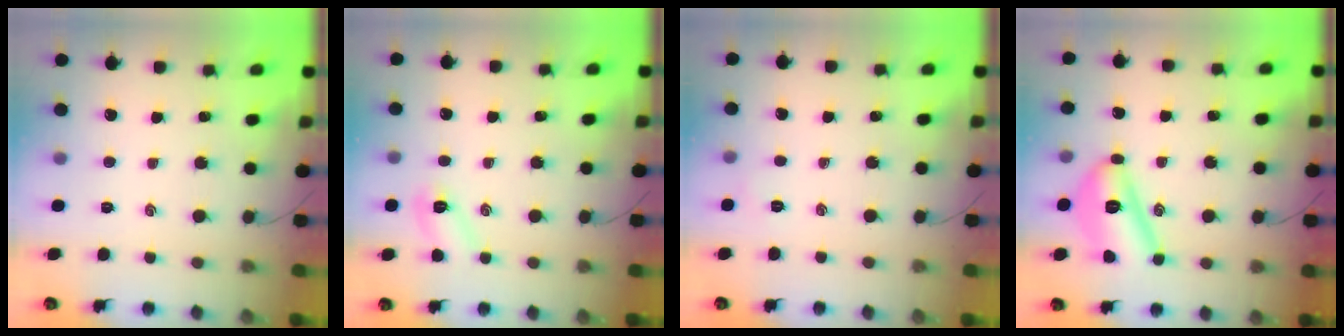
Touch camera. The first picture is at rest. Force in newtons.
{"total": 4.8, "press": 4.7, "slide": 1.2}
{"total": 3.4, "press": 3.3, "slide": 1.1}
{"total": 12.5, "press": 12.4, "slide": 1.7}